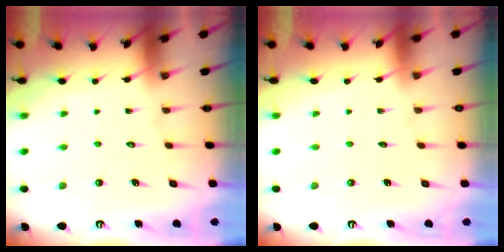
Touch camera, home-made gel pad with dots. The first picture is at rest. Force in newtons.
{"total": 0.0}